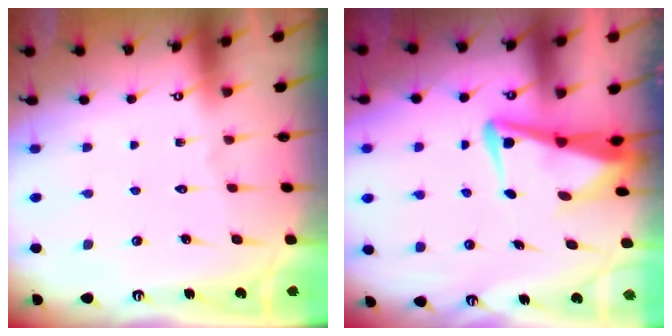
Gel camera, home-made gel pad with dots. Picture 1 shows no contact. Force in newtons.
{"total": 6.3, "press": 6.2, "slide": 1.5}